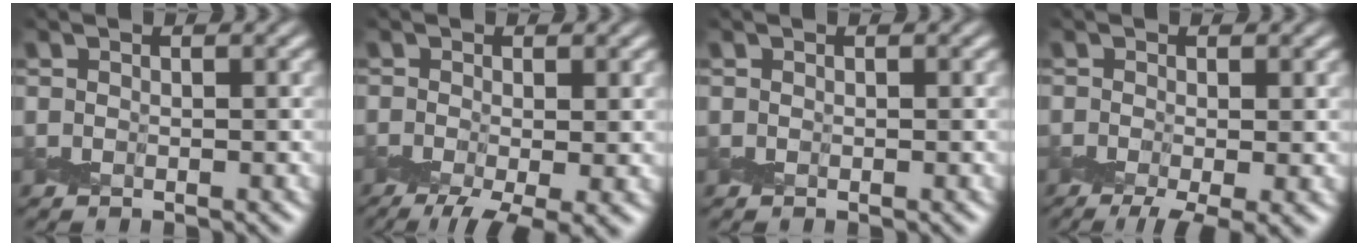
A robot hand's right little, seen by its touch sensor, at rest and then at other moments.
{"total": 6.4, "force": [-3.2, 2.2, 5.1], "torque": [-0.097, -0.014, -0.057]}
{"total": 0.0}
{"total": 4.9, "force": [-2.4, 1.5, 3.9], "torque": [-0.071, -0.008, -0.045]}